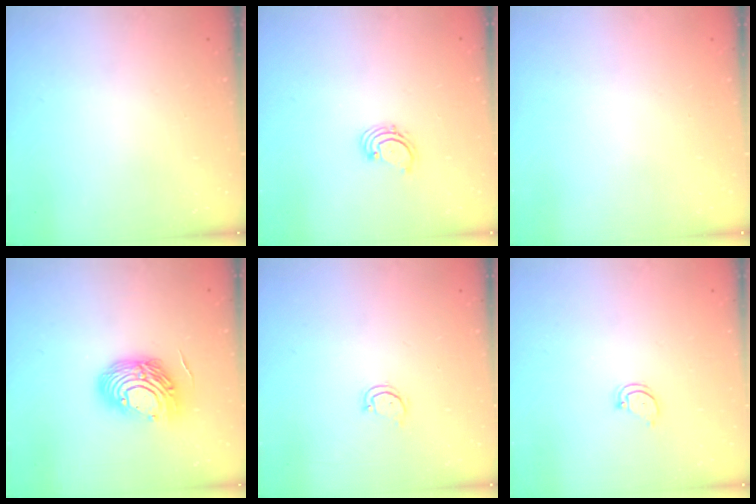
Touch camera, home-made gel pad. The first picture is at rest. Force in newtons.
{"total": 1.6, "press": 1.6, "slide": 0.2}
{"total": 0.0}
{"total": 13.3, "press": 13.1, "slide": 2.3}
{"total": 2.7, "press": 2.6, "slide": 0.3}
{"total": 2.8, "press": 2.8, "slide": 0.2}